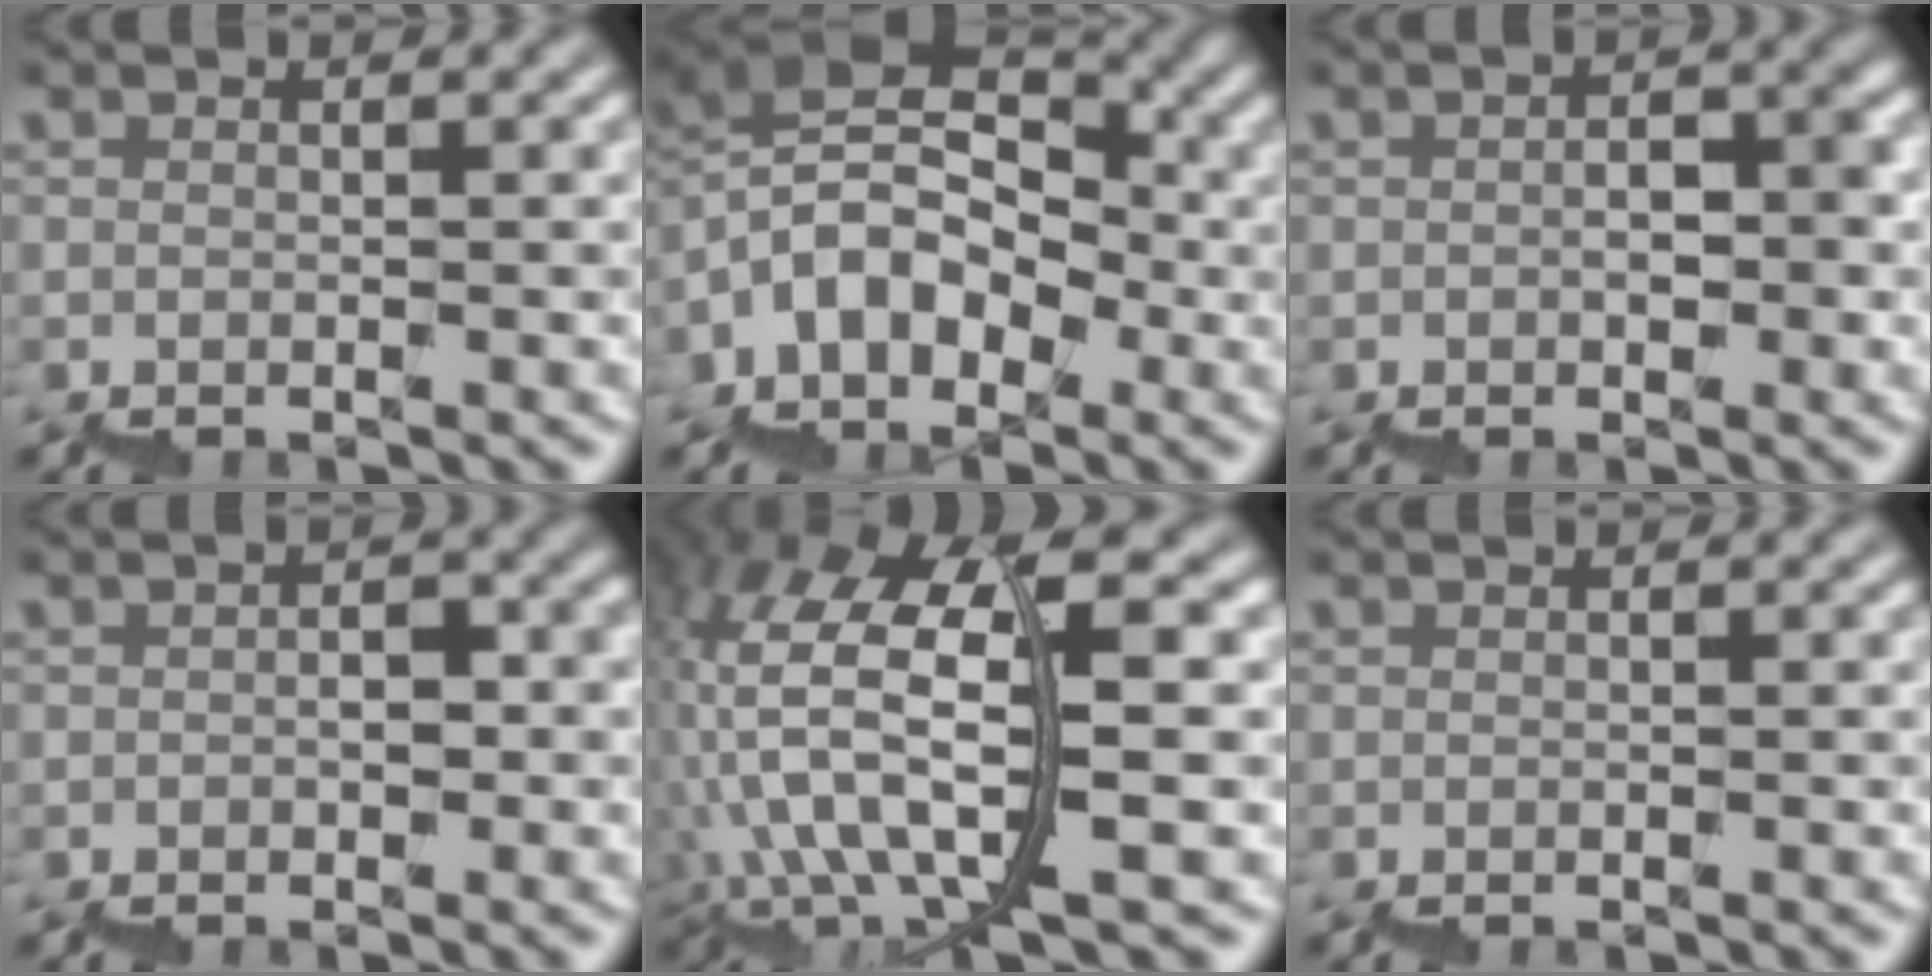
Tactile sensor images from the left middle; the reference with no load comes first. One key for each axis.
{"total": 7.3, "fx": 1.6, "fy": 5.1, "fz": 5.0, "tx": -0.071, "ty": 0.026, "tz": 0.015}
{"total": 1.5, "fx": -0.1, "fy": 0.9, "fz": 1.2, "tx": -0.013, "ty": 0.009, "tz": 0.001}
{"total": 0.9, "fx": -0.1, "fy": 0.6, "fz": 0.7, "tx": -0.008, "ty": 0.006, "tz": 0.001}
{"total": 11.8, "fx": 1.5, "fy": 4.1, "fz": 11.0, "tx": -0.213, "ty": 0.020, "tz": 0.035}
{"total": 0.0}